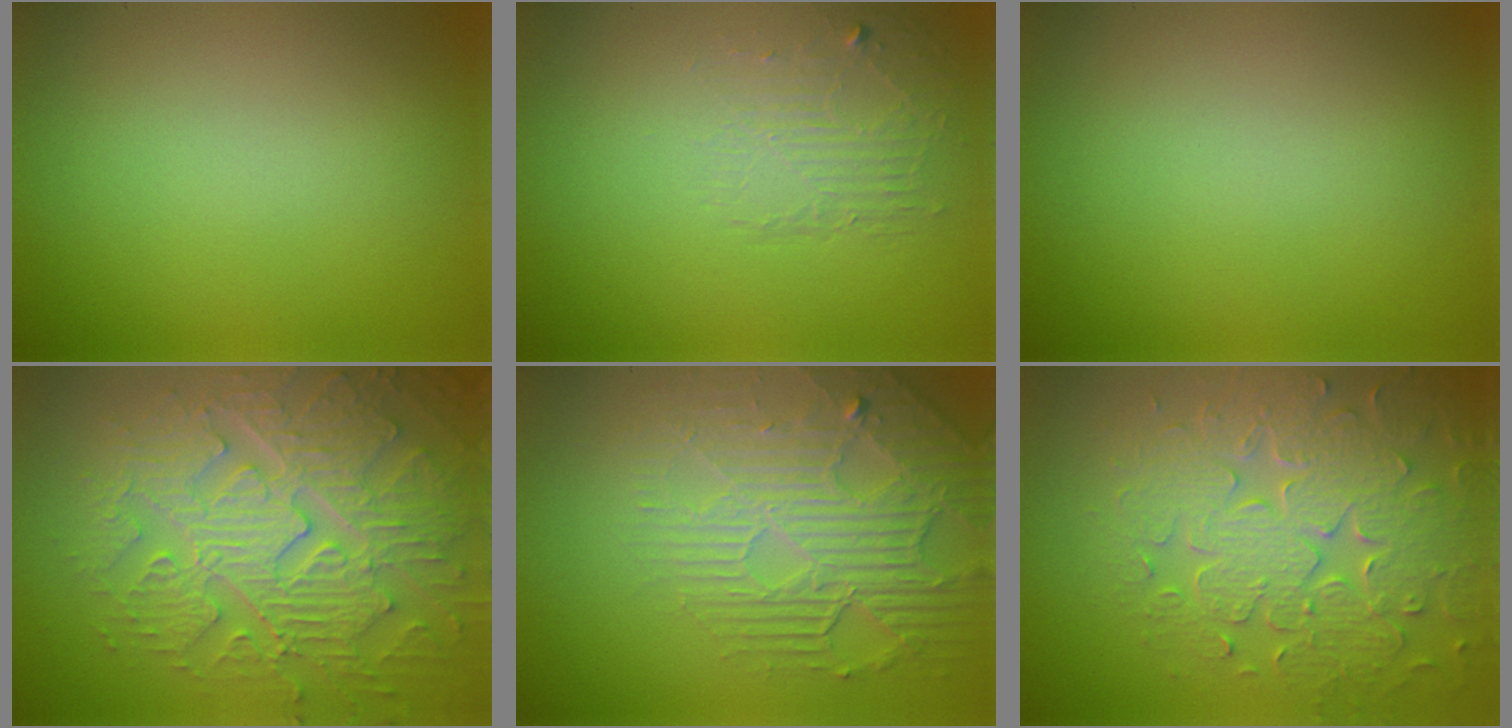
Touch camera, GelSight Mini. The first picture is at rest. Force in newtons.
{"total": 1.8, "press": 0.4, "slide": 1.8}
{"total": 0.0}
{"total": 8.6, "press": 6.5, "slide": 5.6}
{"total": 4.8, "press": 4.3, "slide": 2.1}
{"total": 8.0, "press": 6.2, "slide": 5.0}